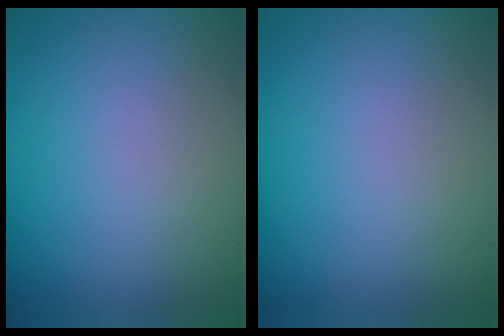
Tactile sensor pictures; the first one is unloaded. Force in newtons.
{"total": 0.0}